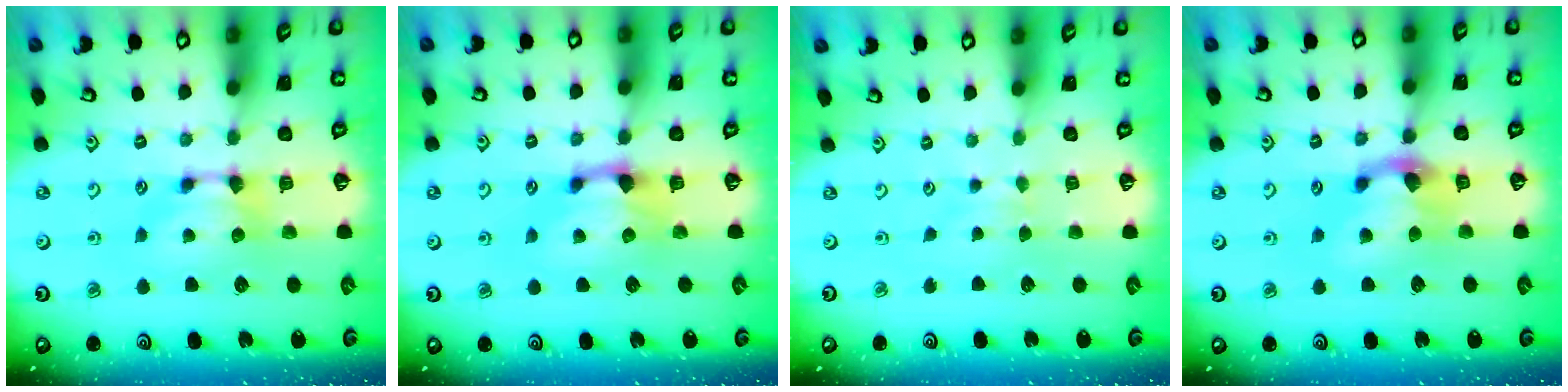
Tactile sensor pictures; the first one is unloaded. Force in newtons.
{"total": 1.2, "press": 0.0, "slide": 1.2}
{"total": 3.4, "press": 3.4, "slide": 0.4}
{"total": 2.9, "press": 2.2, "slide": 1.9}